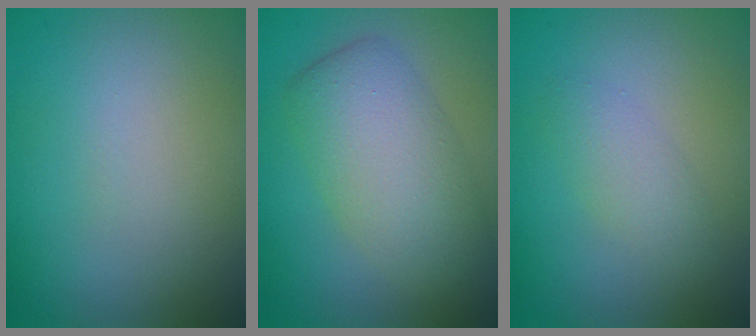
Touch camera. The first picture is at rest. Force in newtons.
{"total": 6.0, "press": 6.0, "slide": 0.3}
{"total": 1.8, "press": 1.8, "slide": 0.1}